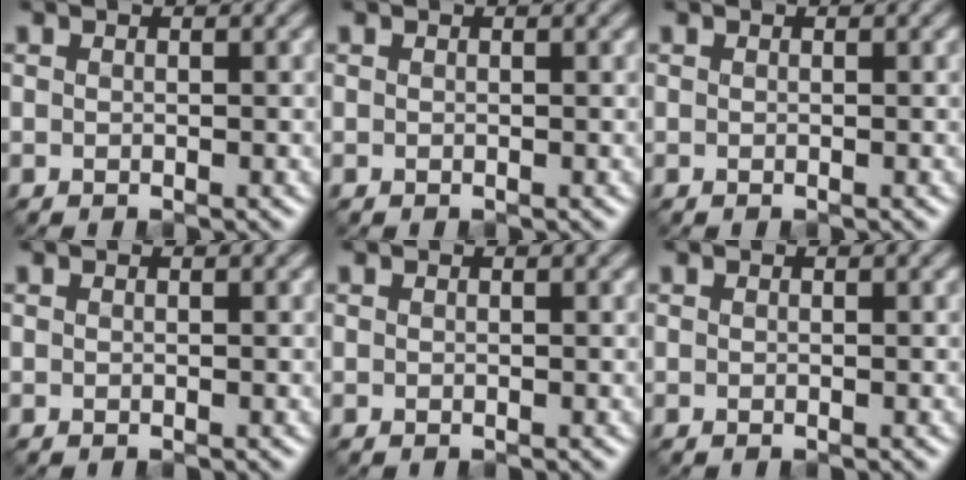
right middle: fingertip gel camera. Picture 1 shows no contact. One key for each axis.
{"total": 0.0}
{"total": 0.0}
{"total": 0.0}
{"total": 0.0}
{"total": 0.0}